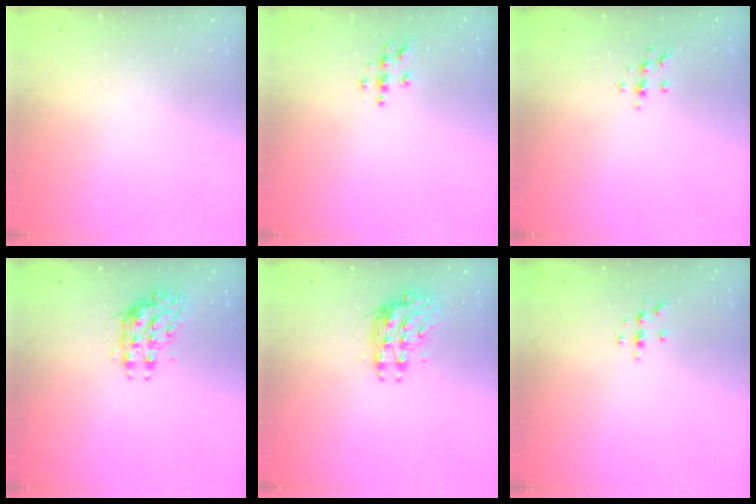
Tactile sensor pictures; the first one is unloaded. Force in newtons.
{"total": 3.8, "press": 3.8, "slide": 0.3}
{"total": 4.9, "press": 4.8, "slide": 1.2}
{"total": 8.1, "press": 8.1, "slide": 0.2}
{"total": 9.2, "press": 9.2, "slide": 0.9}
{"total": 2.9, "press": 2.9, "slide": 0.4}